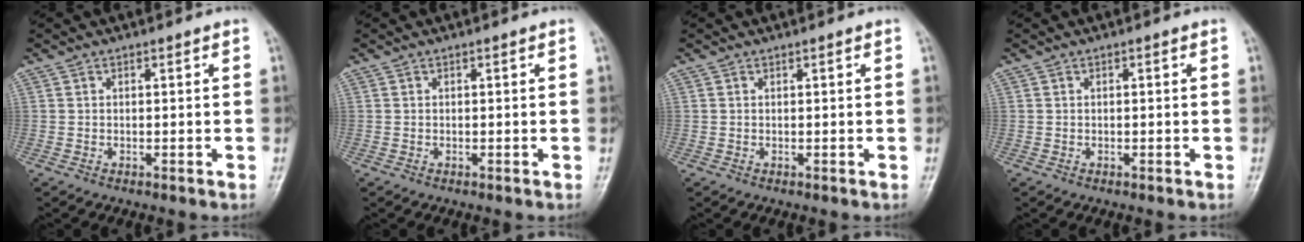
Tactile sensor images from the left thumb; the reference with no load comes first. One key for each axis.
{"total": 0.0}
{"total": 0.0}
{"total": 0.0}